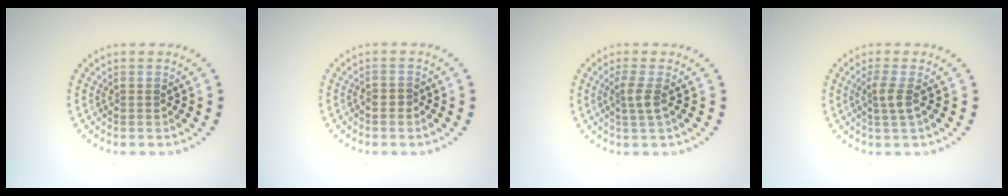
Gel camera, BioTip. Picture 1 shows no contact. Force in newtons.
{"total": 0.5, "press": 0.3, "slide": 0.4}
{"total": 1.9, "press": 1.4, "slide": 1.2}
{"total": 1.7, "press": 1.3, "slide": 1.1}